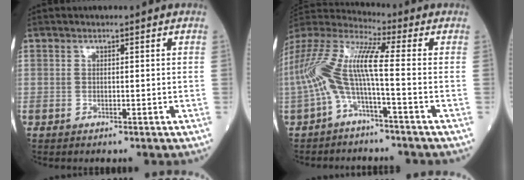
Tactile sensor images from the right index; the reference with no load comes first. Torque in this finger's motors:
{"motor_torque": [1.96, -0.18, 0.83, 0.21]}